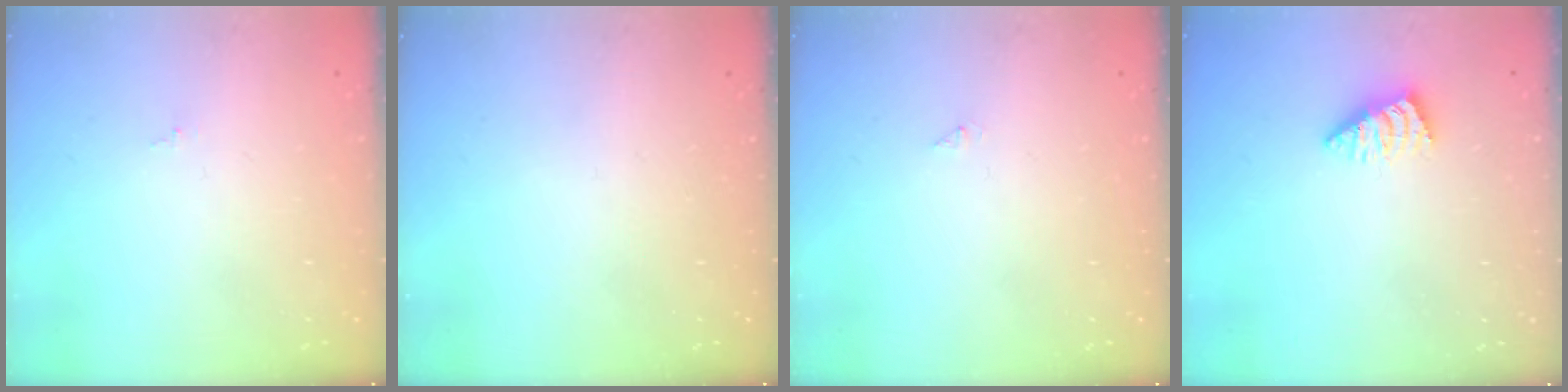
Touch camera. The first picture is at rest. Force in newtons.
{"total": 0.0}
{"total": 0.0}
{"total": 2.4, "press": 2.3, "slide": 0.5}